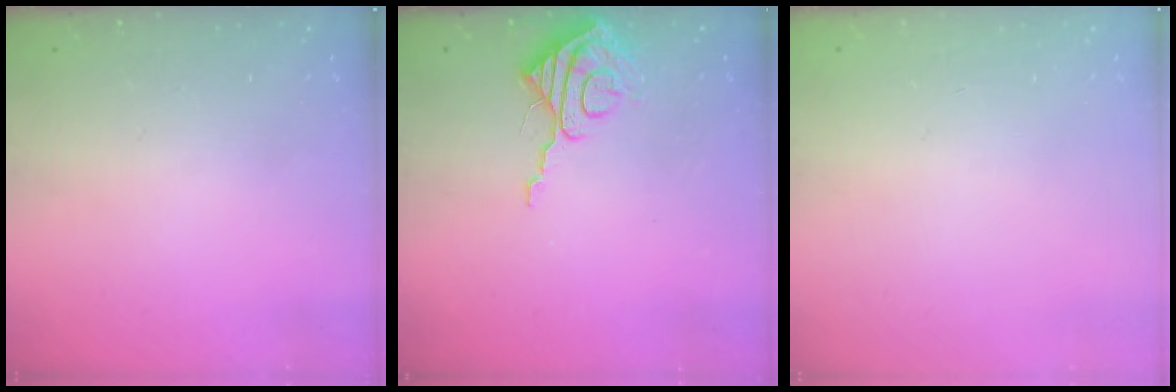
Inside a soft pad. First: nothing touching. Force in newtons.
{"total": 8.8, "press": 8.8, "slide": 0.9}
{"total": 0.0}